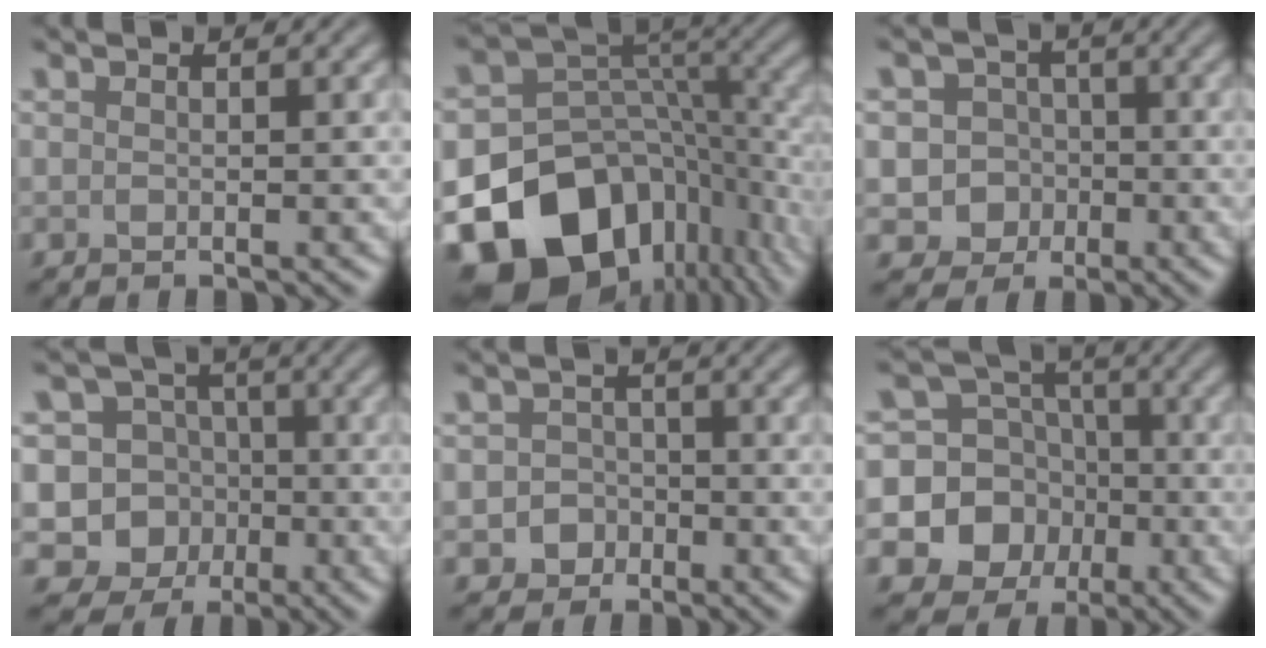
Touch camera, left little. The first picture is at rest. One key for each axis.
{"total": 17.7, "fx": -8.3, "fy": 12.6, "fz": 9.2, "tx": -0.203, "ty": -0.023, "tz": -0.134}
{"total": 6.6, "fx": -1.7, "fy": 6.3, "fz": 1.4, "tx": -0.009, "ty": 0.010, "tz": -0.055}
{"total": 11.4, "fx": -2.3, "fy": 10.9, "fz": 2.4, "tx": -0.068, "ty": 0.015, "tz": -0.055}
{"total": 2.5, "fx": -1.0, "fy": 2.3, "fz": 0.4, "tx": 0.013, "ty": 0.007, "tz": -0.025}
{"total": 14.5, "fx": -4.1, "fy": 13.6, "fz": 2.7, "tx": -0.095, "ty": -0.019, "tz": -0.081}